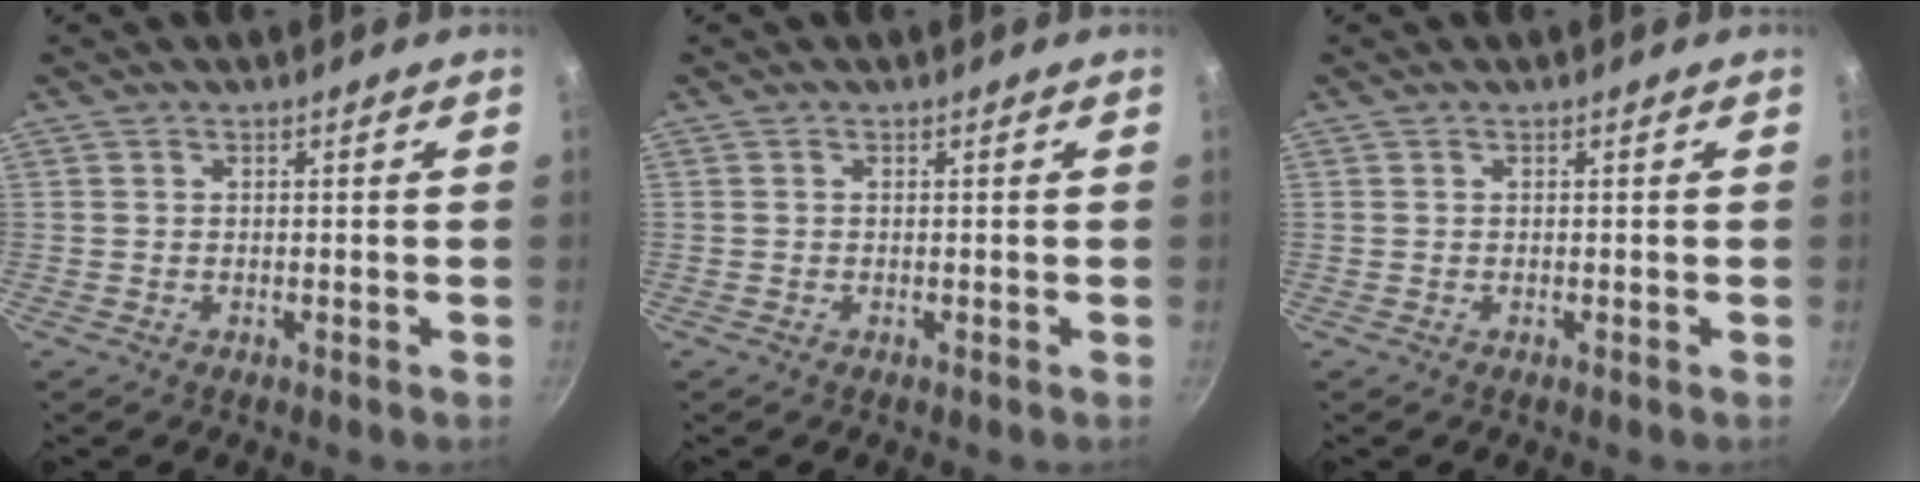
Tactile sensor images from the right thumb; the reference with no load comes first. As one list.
[{"total": 0.0}, {"total": 0.0}]